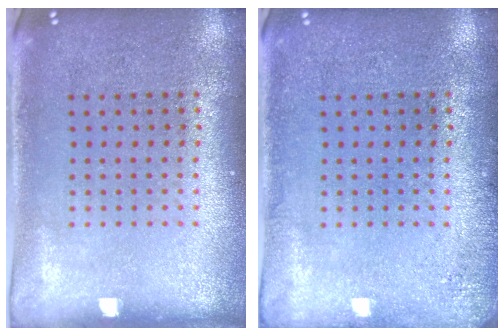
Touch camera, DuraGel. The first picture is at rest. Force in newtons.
{"total": 1.4, "press": 1.4, "slide": 0.2}